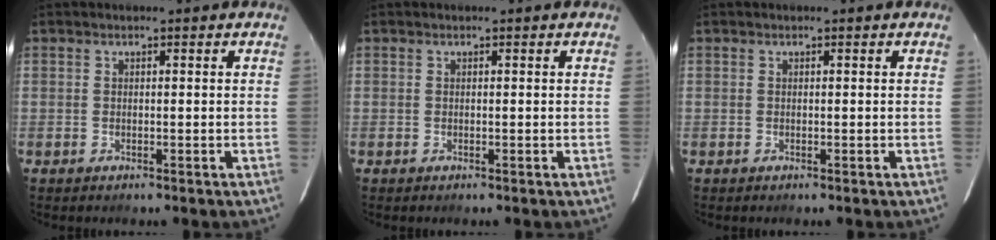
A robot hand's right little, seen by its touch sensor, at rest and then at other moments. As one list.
[{"total": 0.0}, {"total": 0.0}]